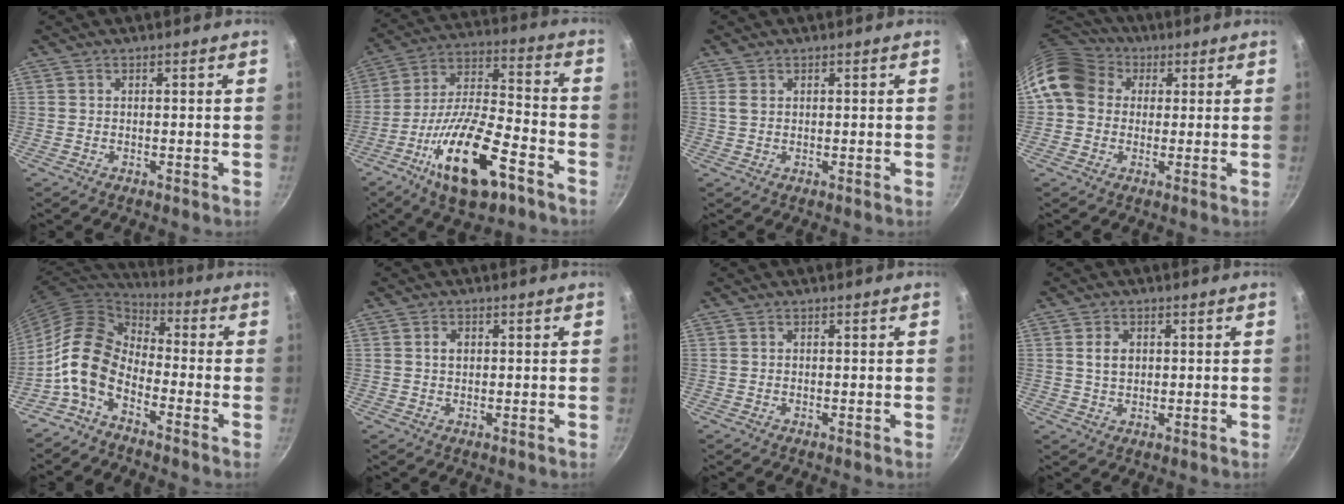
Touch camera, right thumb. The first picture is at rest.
{"total": 20.5, "force": [-10.2, 7.6, 16.0], "torque": [-0.275, 0.041, -0.183]}
{"total": 1.7, "force": [0.6, 1.2, 1.0], "torque": [-0.018, 0.003, 0.014]}
{"total": 12.6, "force": [2.9, 10.5, 6.2], "torque": [-0.091, 0.026, 0.036]}
{"total": 13.1, "force": [-5.1, 8.2, 8.8], "torque": [-0.149, 0.057, -0.124]}
{"total": 2.0, "force": [0.4, 1.5, 1.3], "torque": [-0.016, 0.003, 0.007]}
{"total": 0.0}
{"total": 3.6, "force": [0.7, 2.6, 2.4], "torque": [-0.031, -0.001, 0.015]}